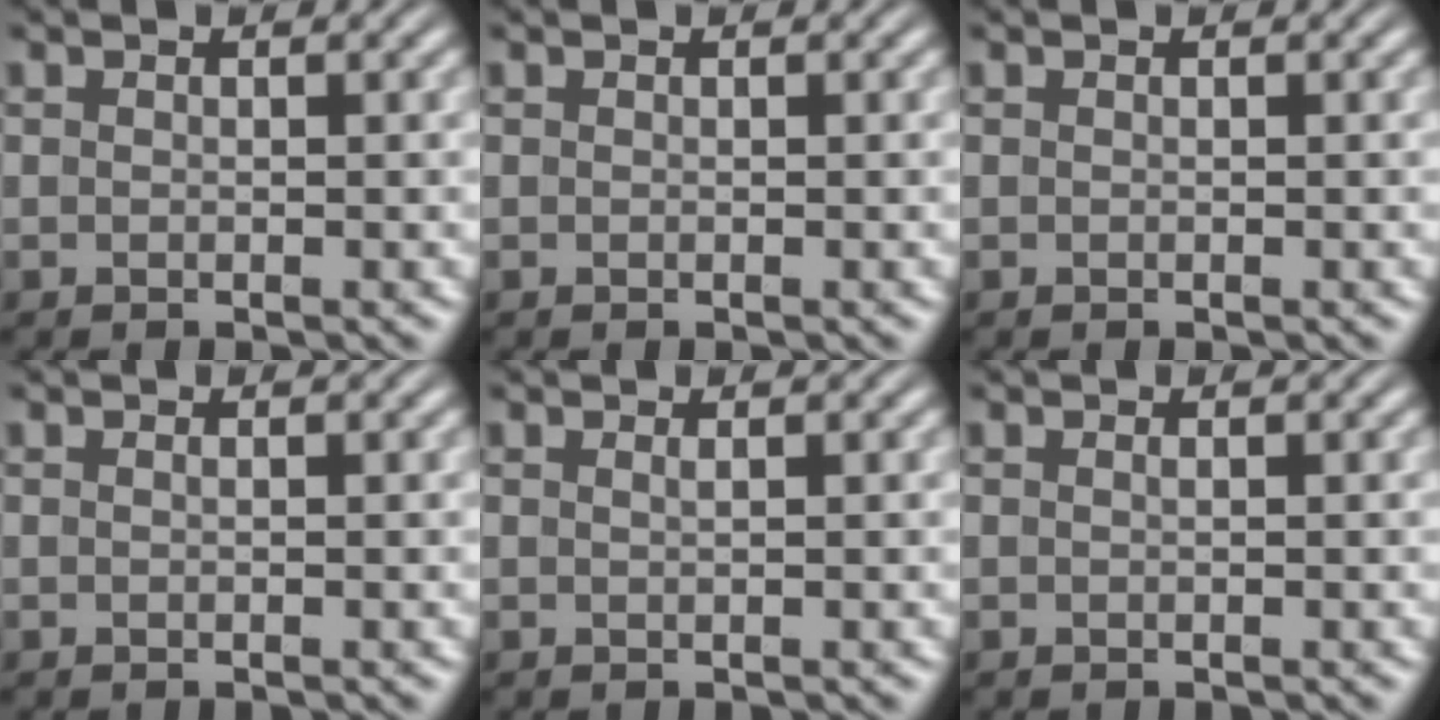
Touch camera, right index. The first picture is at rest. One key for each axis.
{"total": 0.0}
{"total": 0.0}
{"total": 0.0}
{"total": 0.5, "fx": 0.1, "fy": -0.4, "fz": 0.3, "tx": -0.005, "ty": -0.004, "tz": 0.006}
{"total": 0.0}